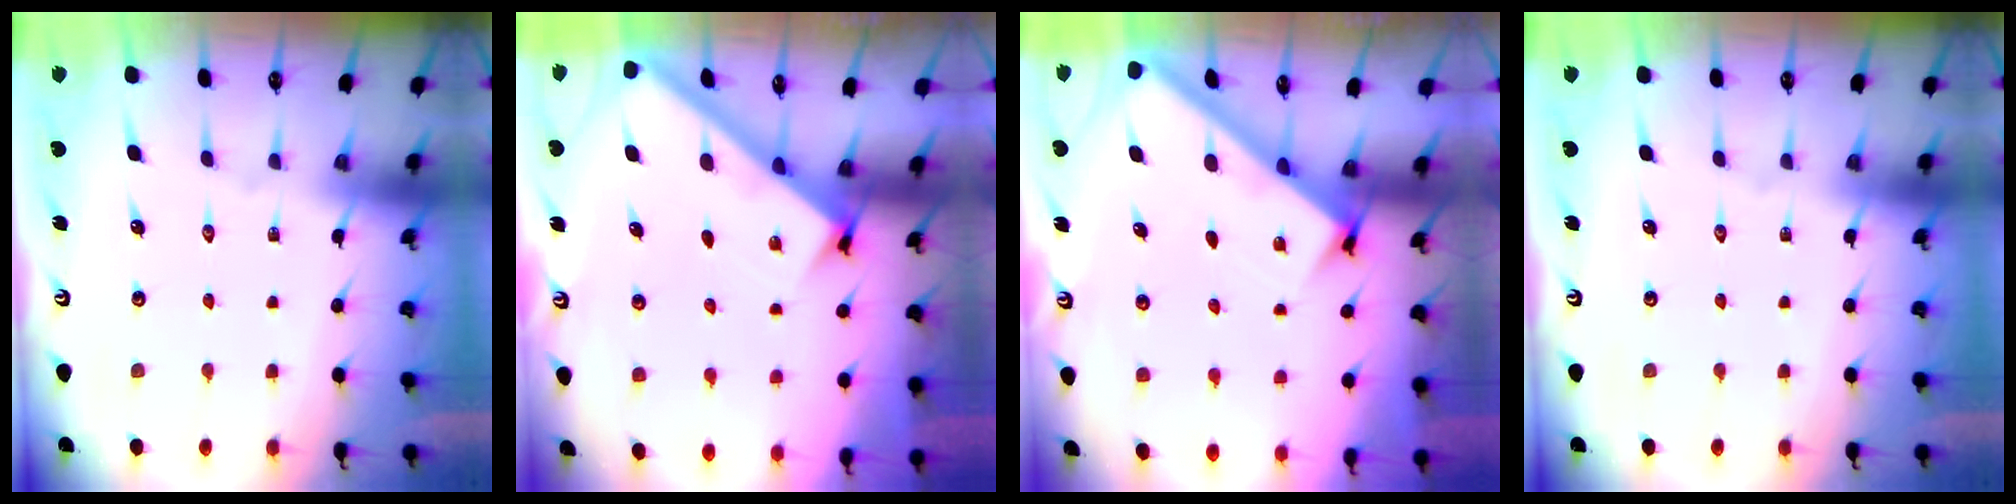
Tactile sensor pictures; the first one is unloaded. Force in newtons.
{"total": 2.3, "press": 2.3, "slide": 0.3}
{"total": 2.7, "press": 2.6, "slide": 0.3}
{"total": 0.0}